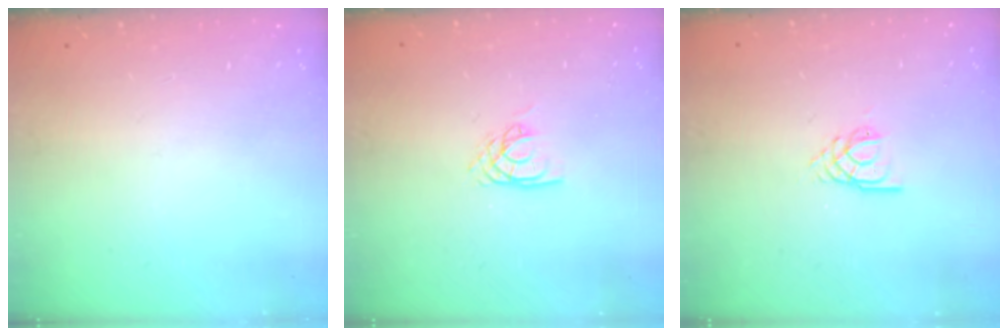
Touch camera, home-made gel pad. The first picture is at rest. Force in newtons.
{"total": 4.2, "press": 4.2, "slide": 0.0}
{"total": 2.8, "press": 2.8, "slide": 0.3}